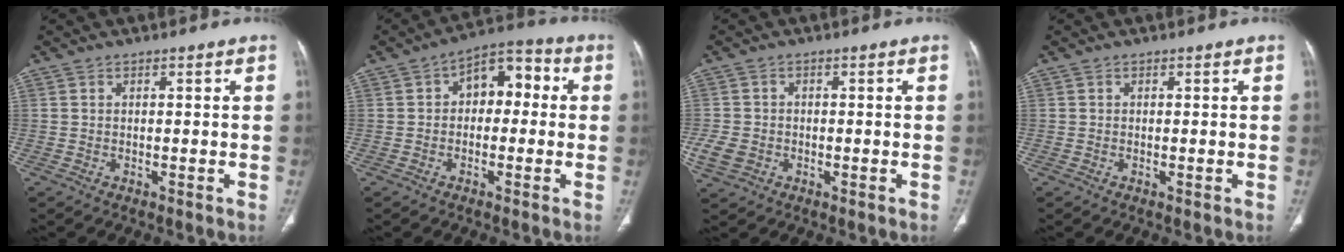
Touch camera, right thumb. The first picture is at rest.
{"total": 8.6, "force": [0.8, 5.6, 6.5], "torque": [-0.056, 0.033, -0.002]}
{"total": 4.8, "force": [-1.3, 4.0, 2.4], "torque": [-0.050, 0.008, -0.019]}
{"total": 0.0}